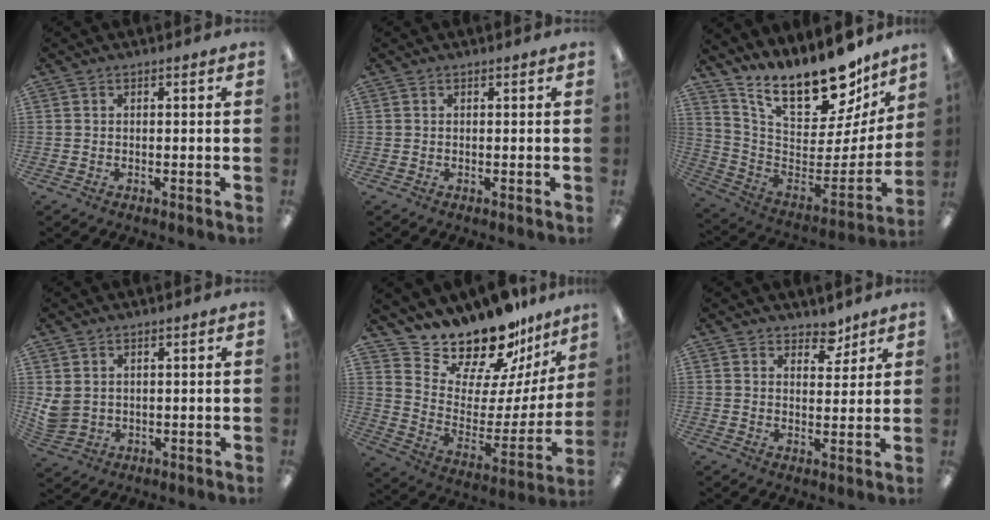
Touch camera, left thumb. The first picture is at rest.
{"total": 0.0}
{"total": 20.4, "force": [15.6, 7.4, 10.8], "torque": [-0.160, -0.125, 0.268]}
{"total": 4.1, "force": [1.9, 3.2, 1.6], "torque": [-0.035, -0.005, 0.040]}
{"total": 18.9, "force": [17.9, 4.7, 3.7], "torque": [-0.069, -0.163, 0.311]}
{"total": 5.1, "force": [4.3, 2.5, 1.1], "torque": [-0.001, -0.028, 0.075]}